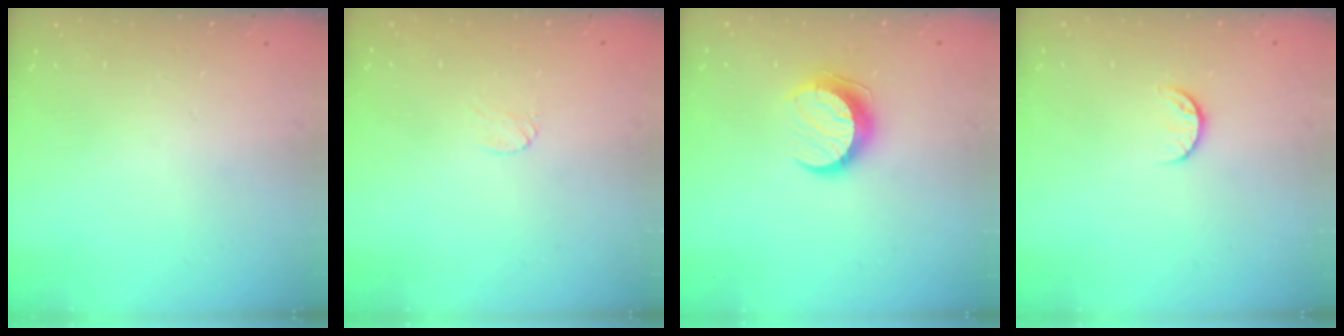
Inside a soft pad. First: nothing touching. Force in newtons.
{"total": 3.1, "press": 3.1, "slide": 0.3}
{"total": 9.7, "press": 9.7, "slide": 1.0}
{"total": 7.0, "press": 6.9, "slide": 0.8}